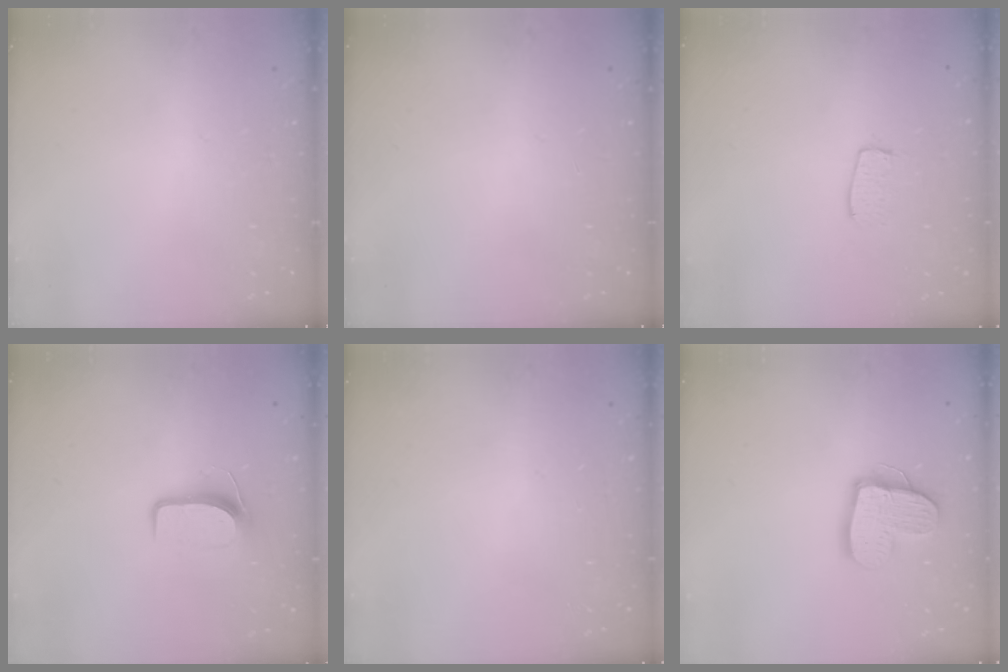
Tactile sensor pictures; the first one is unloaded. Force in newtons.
{"total": 0.0}
{"total": 5.9, "press": 5.9, "slide": 0.3}
{"total": 7.9, "press": 7.9, "slide": 0.7}
{"total": 0.0}
{"total": 14.4, "press": 14.3, "slide": 1.3}